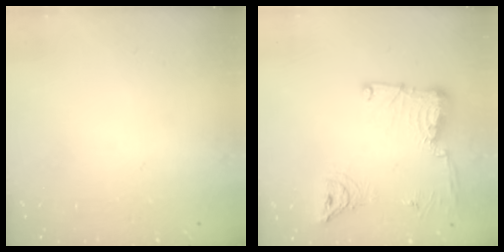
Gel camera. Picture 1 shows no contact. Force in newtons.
{"total": 14.7, "press": 14.6, "slide": 2.1}